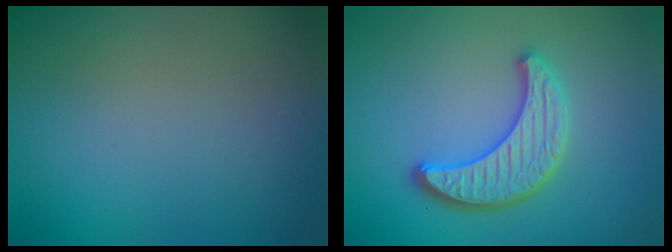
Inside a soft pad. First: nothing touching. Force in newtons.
{"total": 3.8, "press": 3.7, "slide": 0.9}